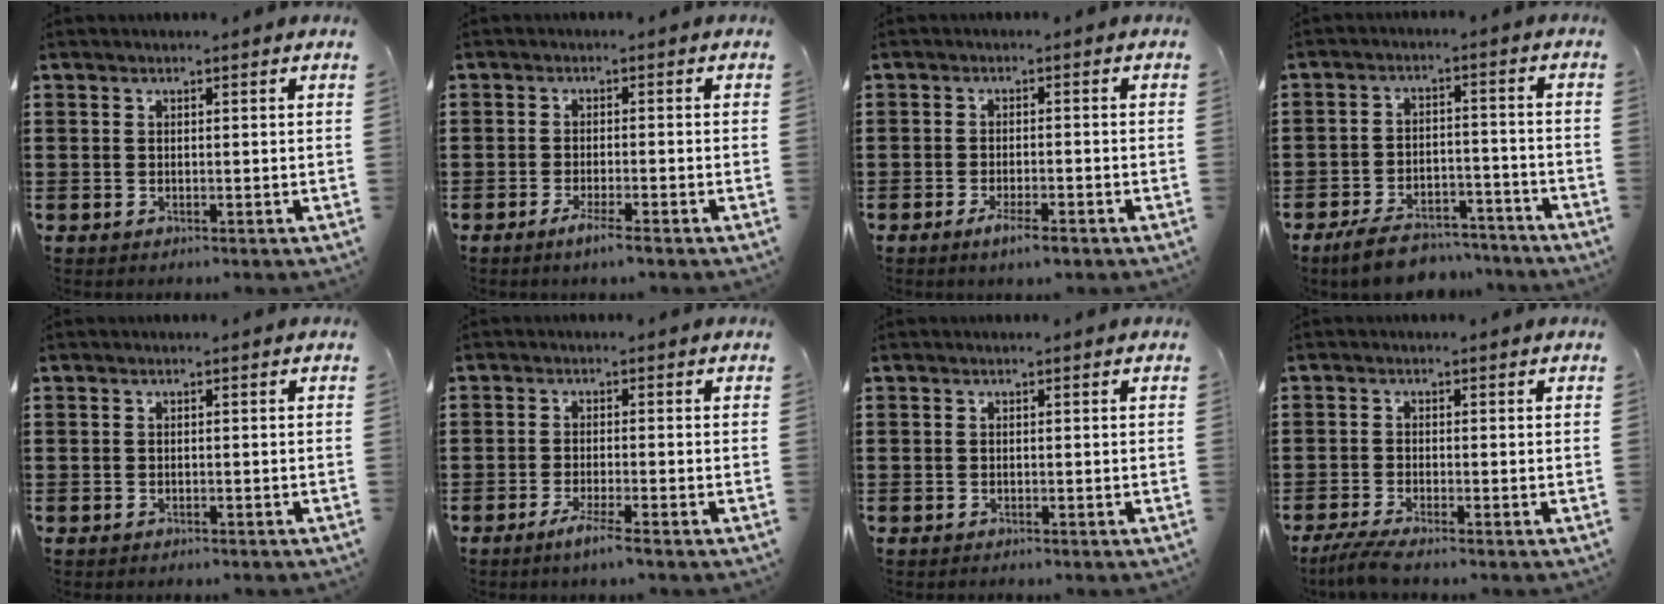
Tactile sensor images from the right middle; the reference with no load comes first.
{"total": 2.6, "force": [-1.8, 0.0, 1.9], "torque": [-0.030, 0.000, -0.032]}
{"total": 3.0, "force": [-2.0, 0.5, 2.2], "torque": [-0.035, 0.002, -0.034]}
{"total": 7.1, "force": [-6.5, 1.8, 2.4], "torque": [-0.042, 0.016, -0.124]}
{"total": 0.5, "force": [-0.5, 0.1, 0.1], "torque": [-0.002, -0.001, -0.011]}
{"total": 3.0, "force": [-2.1, -0.3, 2.1], "torque": [-0.041, -0.005, -0.039]}
{"total": 0.0}
{"total": 3.0, "force": [-2.4, -0.1, 1.8], "torque": [-0.052, -0.015, -0.050]}